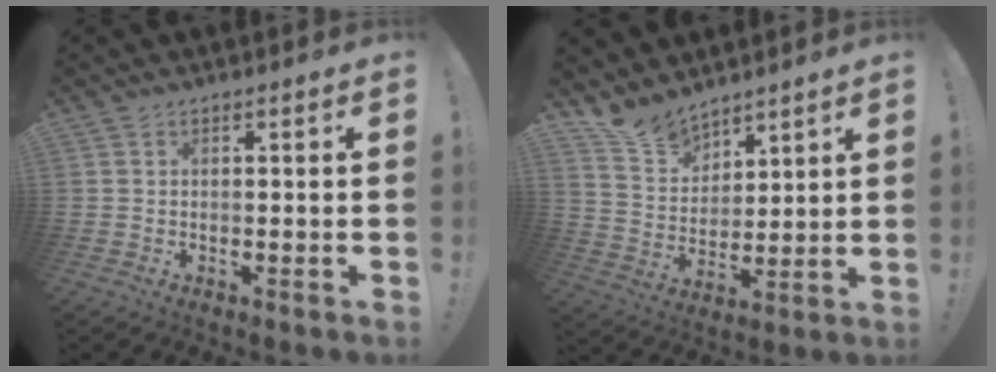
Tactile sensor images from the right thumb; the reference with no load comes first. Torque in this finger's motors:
{"motor_torque": [-0.30, 1.28, 0.08, 0.94, -0.01]}